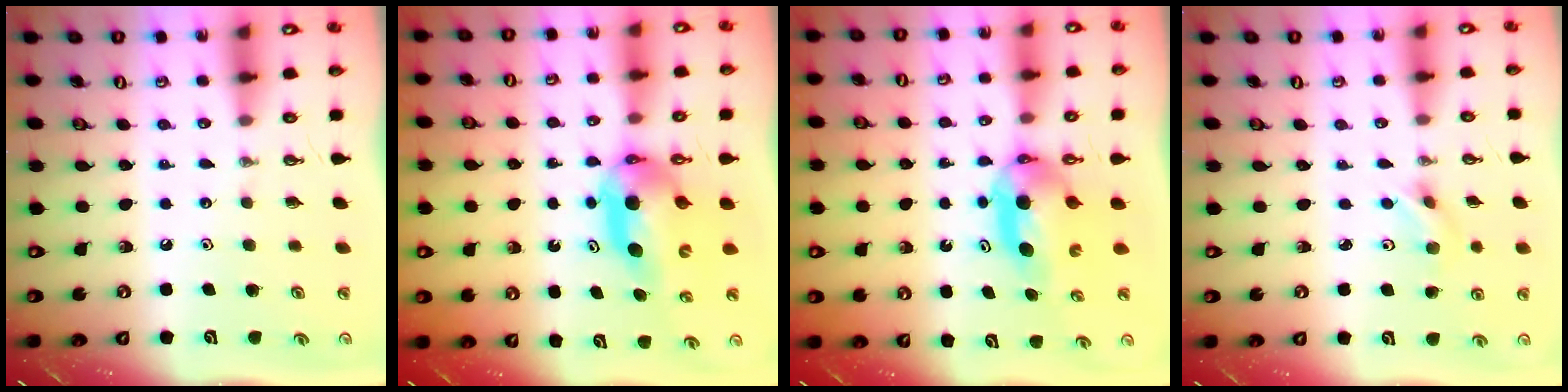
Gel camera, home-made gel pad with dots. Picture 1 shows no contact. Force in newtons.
{"total": 8.1, "press": 8.0, "slide": 1.0}
{"total": 8.4, "press": 5.6, "slide": 6.4}
{"total": 2.9, "press": 2.7, "slide": 1.2}